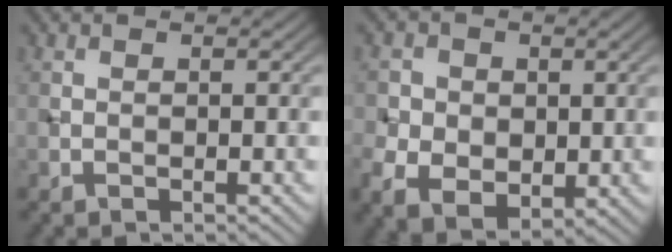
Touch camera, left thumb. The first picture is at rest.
{"total": 6.9, "force": [-0.1, 5.8, 3.8], "torque": [-0.098, -0.012, -0.004]}